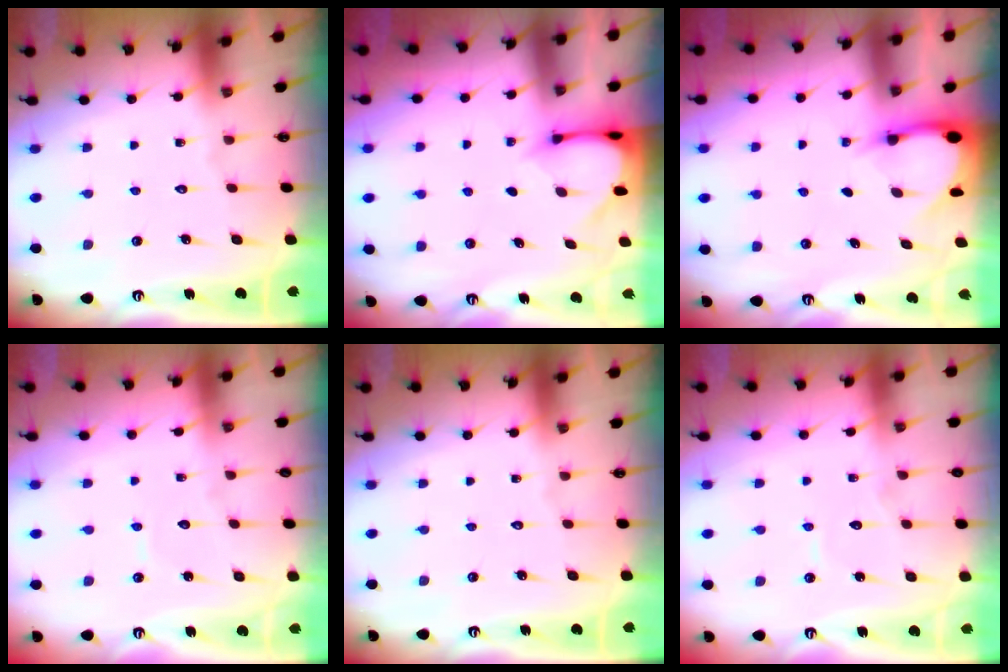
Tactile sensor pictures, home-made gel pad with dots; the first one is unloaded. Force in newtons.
{"total": 3.2, "press": 3.2, "slide": 0.2}
{"total": 3.3, "press": 3.3, "slide": 0.3}
{"total": 3.7, "press": 3.7, "slide": 0.1}
{"total": 0.0}
{"total": 4.3, "press": 4.3, "slide": 0.4}